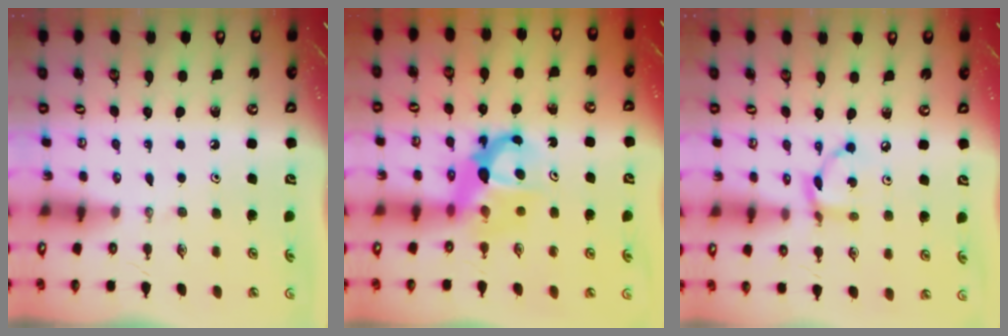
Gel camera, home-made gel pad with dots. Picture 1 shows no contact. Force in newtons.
{"total": 7.1, "press": 7.1, "slide": 0.5}
{"total": 7.7, "press": 7.7, "slide": 0.3}